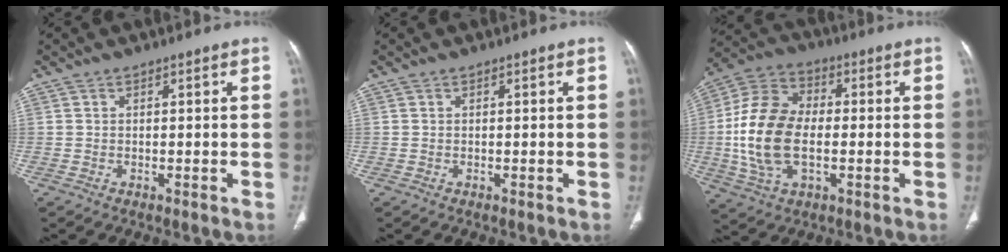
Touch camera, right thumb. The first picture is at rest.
{"total": 0.0}
{"total": 16.6, "force": [-1.4, 9.9, 13.2], "torque": [-0.268, 0.017, -0.026]}